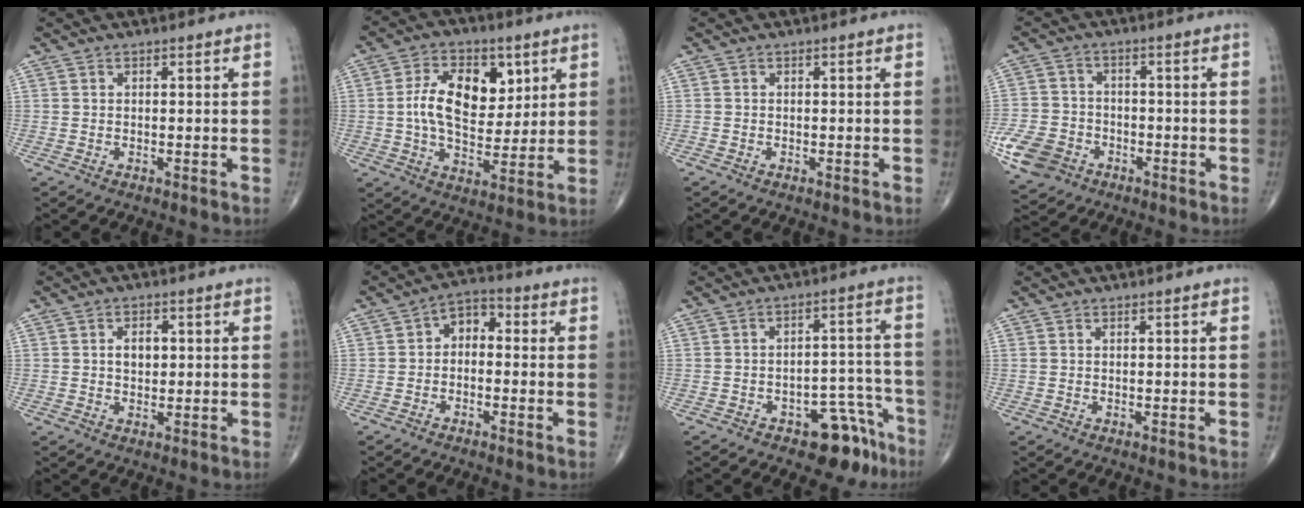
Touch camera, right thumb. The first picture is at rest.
{"total": 14.1, "force": [3.2, 8.6, 10.7], "torque": [-0.142, -0.009, 0.054]}
{"total": 0.0}
{"total": 9.4, "force": [-4.3, 7.3, 4.0], "torque": [-0.071, 0.020, -0.077]}
{"total": 3.6, "force": [0.5, 2.4, 2.6], "torque": [-0.028, 0.002, 0.007]}
{"total": 5.1, "force": [-0.4, 3.5, 3.7], "torque": [-0.033, 0.028, -0.024]}
{"total": 9.4, "force": [-6.2, 4.8, 5.2], "torque": [-0.024, 0.061, -0.081]}
{"total": 0.0}